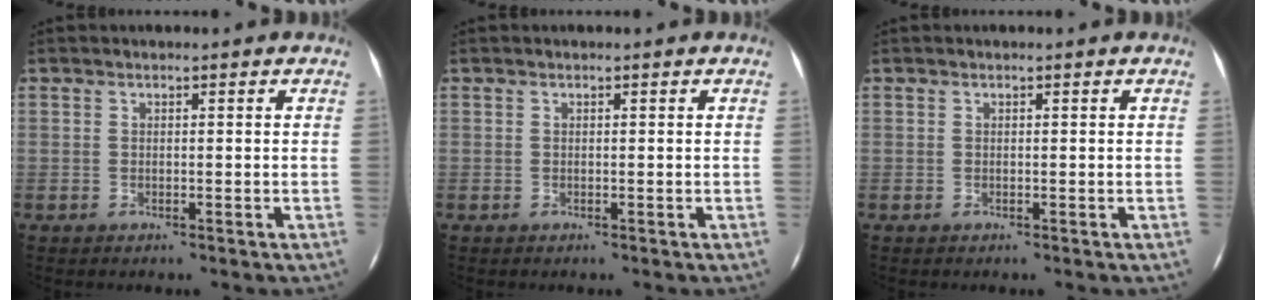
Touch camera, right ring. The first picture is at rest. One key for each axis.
{"total": 0.0}
{"total": 0.0}